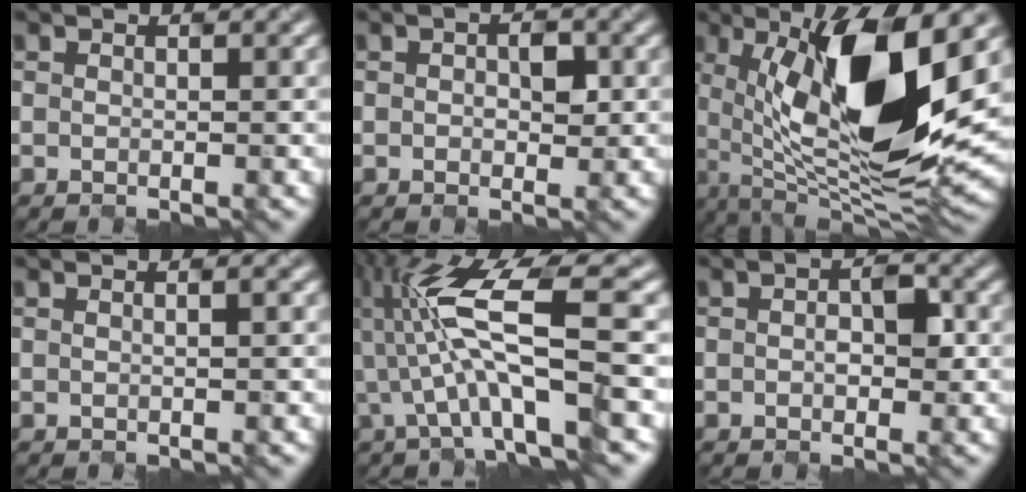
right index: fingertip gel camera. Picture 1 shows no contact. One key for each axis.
{"total": 1.6, "fx": 0.0, "fy": 0.9, "fz": 1.3, "tx": -0.028, "ty": -0.001, "tz": 0.019}
{"total": 13.4, "fx": 2.1, "fy": 4.2, "fz": 12.6, "tx": -0.231, "ty": -0.011, "tz": 0.052}
{"total": 1.8, "fx": 0.5, "fy": 1.0, "fz": 1.4, "tx": -0.014, "ty": 0.020, "tz": -0.003}
{"total": 9.8, "fx": -1.9, "fy": 1.7, "fz": 9.5, "tx": -0.194, "ty": 0.018, "tz": -0.017}
{"total": 2.1, "fx": -0.3, "fy": 1.1, "fz": 1.8, "tx": -0.037, "ty": -0.001, "tz": 0.012}